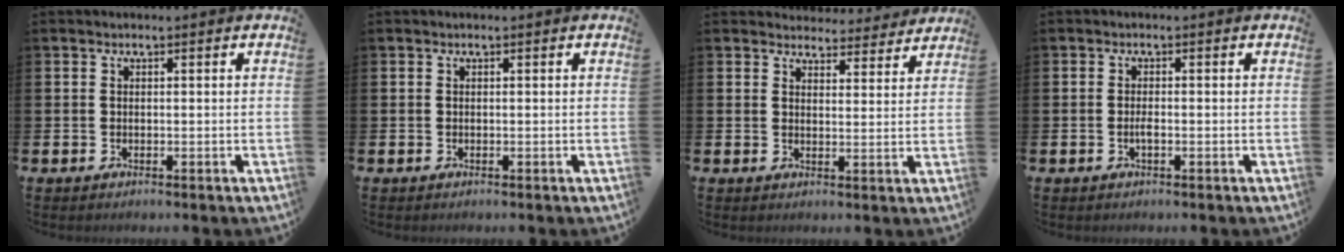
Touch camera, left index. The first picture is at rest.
{"total": 0.0}
{"total": 4.1, "force": [4.0, 0.9, -0.2], "torque": [0.000, -0.029, 0.071]}
{"total": 1.2, "force": [-0.4, 0.3, 1.0], "torque": [-0.015, -0.002, -0.009]}